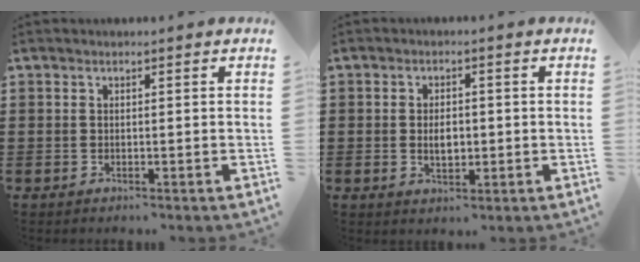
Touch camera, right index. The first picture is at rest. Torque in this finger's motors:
{"motor_torque": [1.19, 0.95, 0.29, 0.08]}